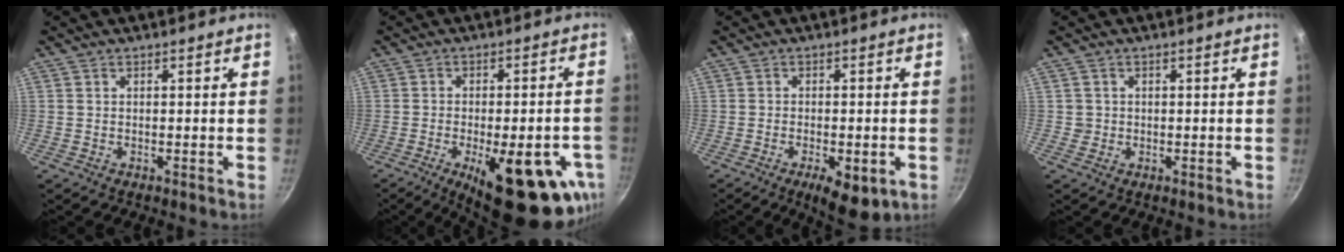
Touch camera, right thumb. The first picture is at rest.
{"total": 21.5, "force": [-8.2, 7.8, 18.3], "torque": [-0.205, 0.006, -0.102]}
{"total": 8.1, "force": [-3.1, 3.1, 6.8], "torque": [-0.091, 0.007, -0.037]}
{"total": 1.4, "force": [0.0, 1.3, 0.2], "torque": [0.004, 0.005, 0.000]}